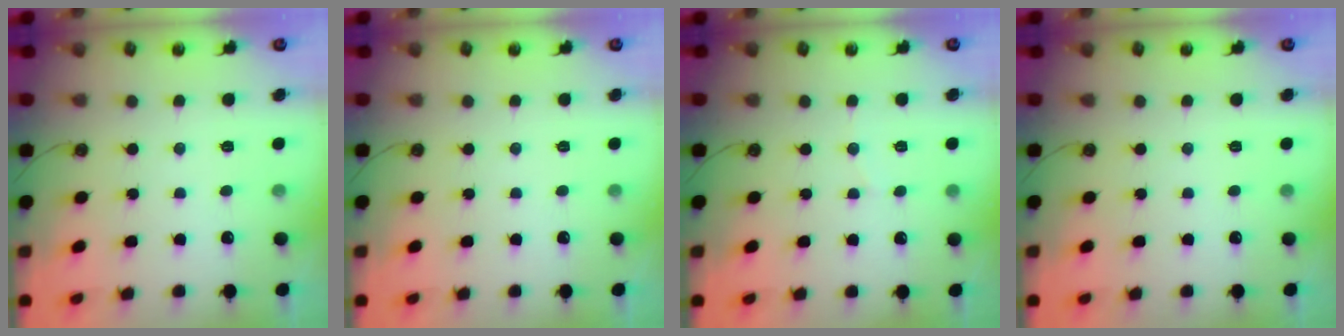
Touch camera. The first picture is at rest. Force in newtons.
{"total": 0.0}
{"total": 2.7, "press": 2.7, "slide": 0.3}
{"total": 0.0}